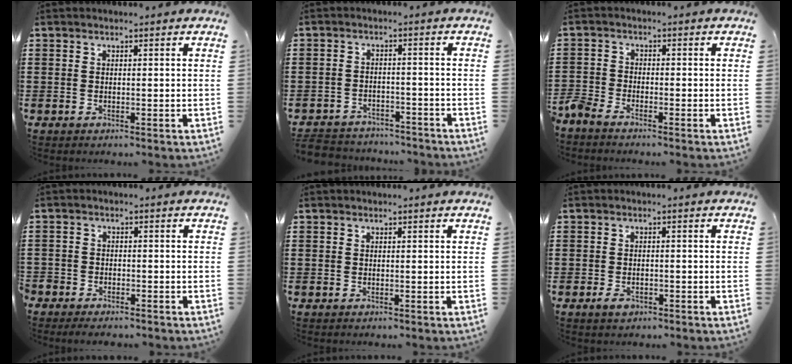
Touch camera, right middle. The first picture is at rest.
{"total": 3.6, "force": [-3.6, 0.6, -0.2], "torque": [-0.009, -0.003, -0.078]}
{"total": 2.5, "force": [-2.4, 0.5, 0.6], "torque": [-0.034, -0.005, -0.056]}
{"total": 2.1, "force": [-2.0, 0.6, 0.0], "torque": [-0.005, 0.003, -0.045]}
{"total": 0.0}
{"total": 1.5, "force": [-0.9, 0.8, 0.9], "torque": [-0.020, -0.002, -0.018]}